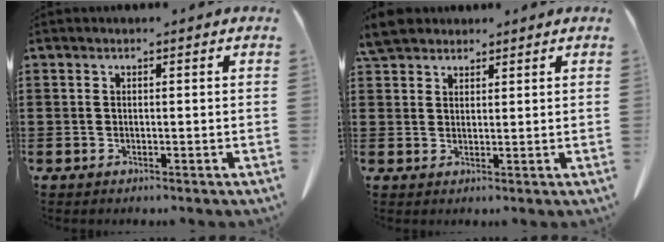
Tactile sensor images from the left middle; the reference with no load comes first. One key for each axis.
{"total": 4.3, "fx": 3.8, "fy": 1.7, "fz": 1.4, "tx": -0.040, "ty": 0.003, "tz": 0.074}